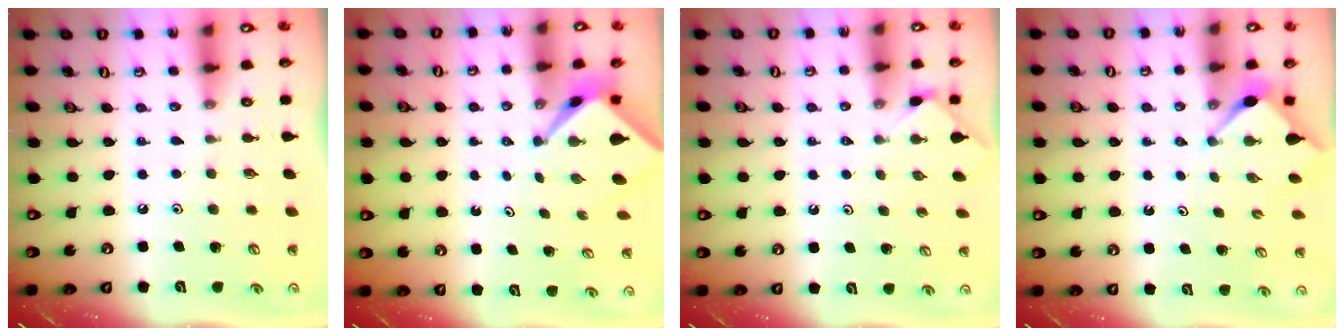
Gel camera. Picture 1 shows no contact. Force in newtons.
{"total": 2.4, "press": 2.4, "slide": 0.2}
{"total": 3.0, "press": 2.9, "slide": 0.4}
{"total": 2.7, "press": 2.7, "slide": 0.3}